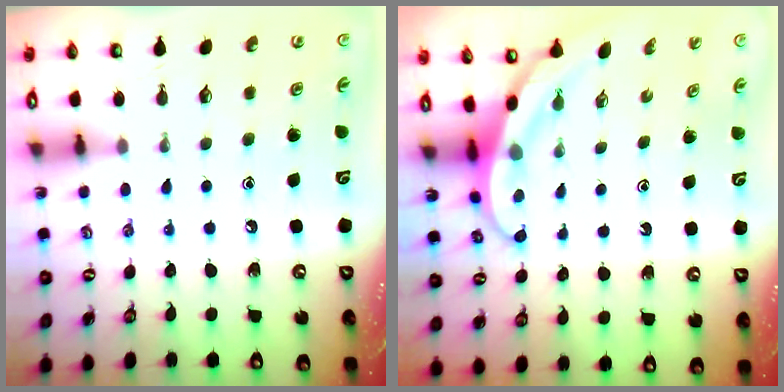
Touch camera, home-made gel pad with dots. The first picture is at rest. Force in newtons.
{"total": 3.8, "press": 3.8, "slide": 0.3}